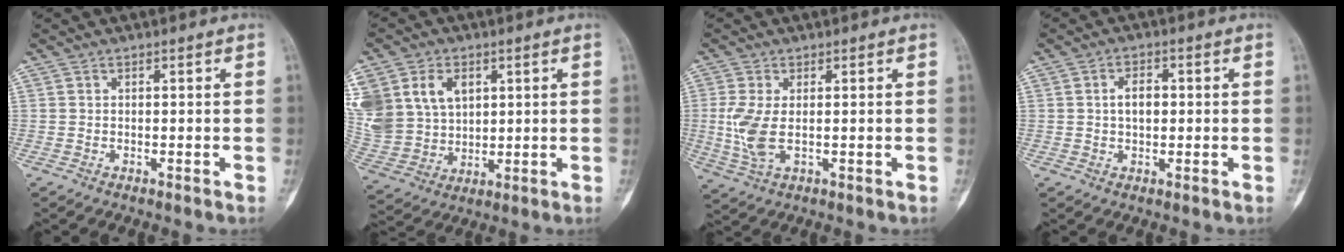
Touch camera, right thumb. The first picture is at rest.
{"total": 20.1, "force": [6.9, 15.3, 11.2], "torque": [-0.266, 0.019, 0.153]}
{"total": 6.2, "force": [0.0, 2.9, 5.5], "torque": [-0.141, -0.008, 0.006]}
{"total": 3.9, "force": [0.2, 2.4, 3.0], "torque": [-0.047, 0.007, 0.001]}